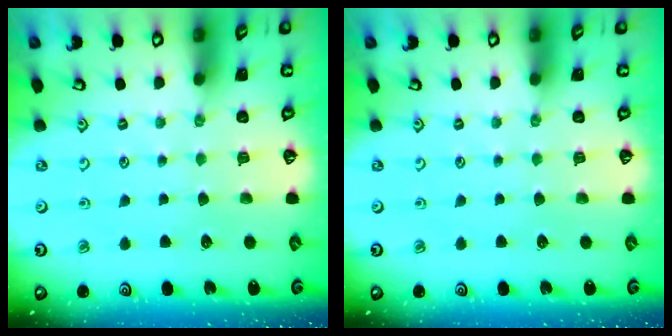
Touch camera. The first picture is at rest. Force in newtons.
{"total": 0.0}